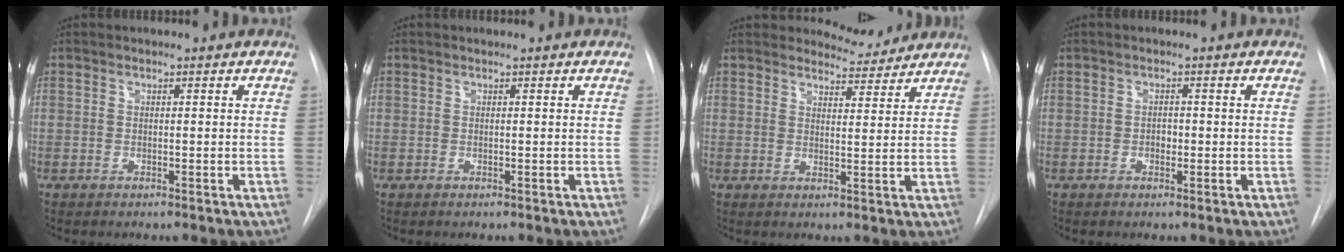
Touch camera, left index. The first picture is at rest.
{"total": 0.0}
{"total": 3.6, "force": [3.5, 0.8, -0.6], "torque": [0.006, -0.014, 0.044]}
{"total": 1.4, "force": [-1.1, 0.7, 0.6], "torque": [-0.009, -0.003, -0.016]}